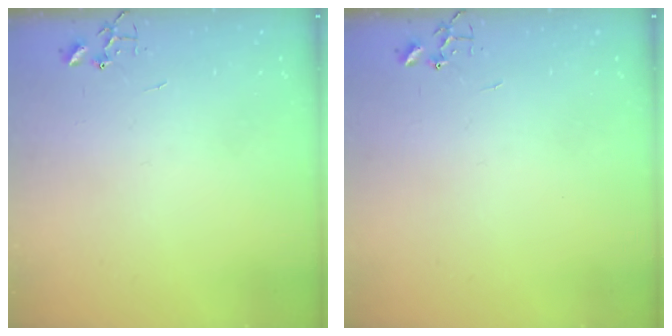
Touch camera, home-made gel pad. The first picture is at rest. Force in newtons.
{"total": 0.0}